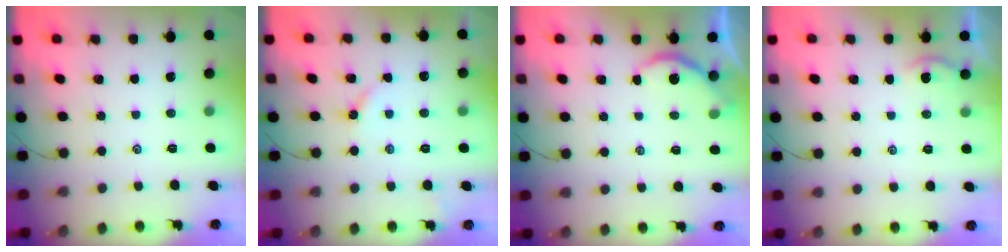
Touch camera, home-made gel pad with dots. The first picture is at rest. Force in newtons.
{"total": 2.8, "press": 2.8, "slide": 0.3}
{"total": 3.3, "press": 3.3, "slide": 0.3}
{"total": 1.2, "press": 1.2, "slide": 0.2}